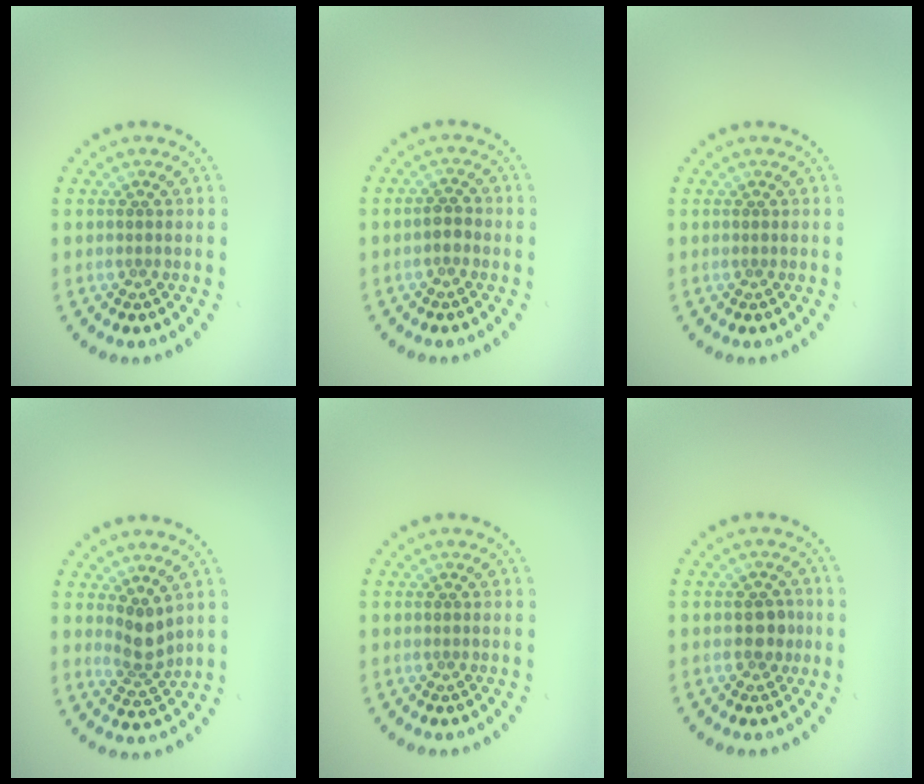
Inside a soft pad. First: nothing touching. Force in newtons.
{"total": 1.1, "press": 1.0, "slide": 0.3}
{"total": 0.0}
{"total": 2.4, "press": 1.9, "slide": 1.6}
{"total": 0.0}
{"total": 1.8, "press": 1.7, "slide": 0.4}